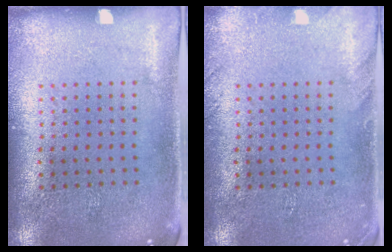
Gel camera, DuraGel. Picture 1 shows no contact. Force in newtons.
{"total": 1.2, "press": 1.2, "slide": 0.1}